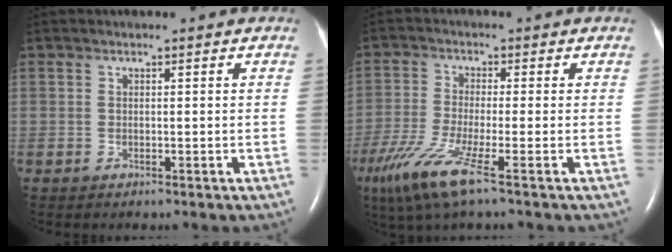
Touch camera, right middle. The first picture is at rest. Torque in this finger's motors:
{"motor_torque": [1.34, -0.80, 0.63, 0.21]}